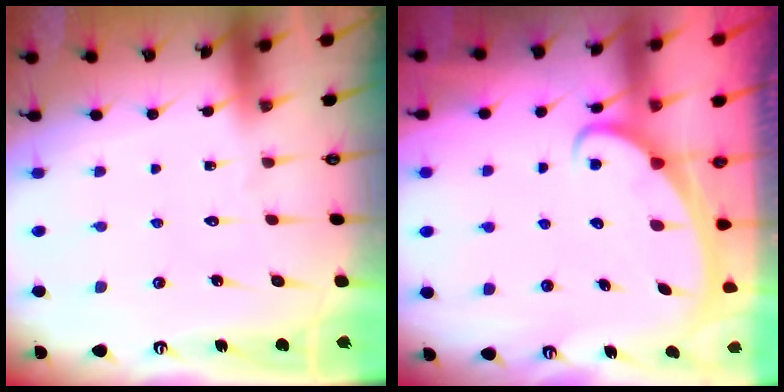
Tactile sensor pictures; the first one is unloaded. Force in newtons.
{"total": 2.5, "press": 2.5, "slide": 0.4}